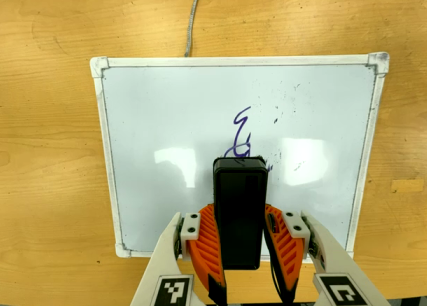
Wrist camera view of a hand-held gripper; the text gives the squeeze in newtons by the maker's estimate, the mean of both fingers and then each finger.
{"total": 6.7, "left": 5.3, "right": 8.1}